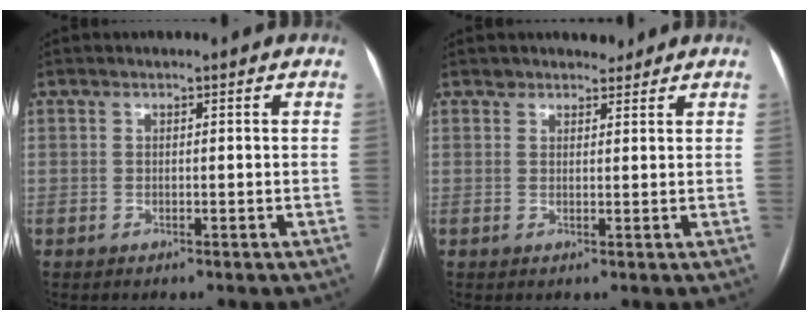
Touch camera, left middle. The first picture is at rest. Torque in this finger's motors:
{"motor_torque": [0.11, -0.10, -0.03, 0.00]}